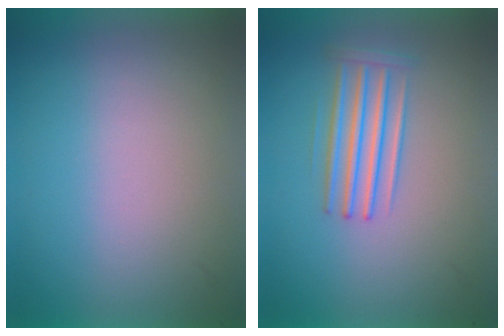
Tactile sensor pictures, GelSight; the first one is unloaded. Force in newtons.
{"total": 2.8}